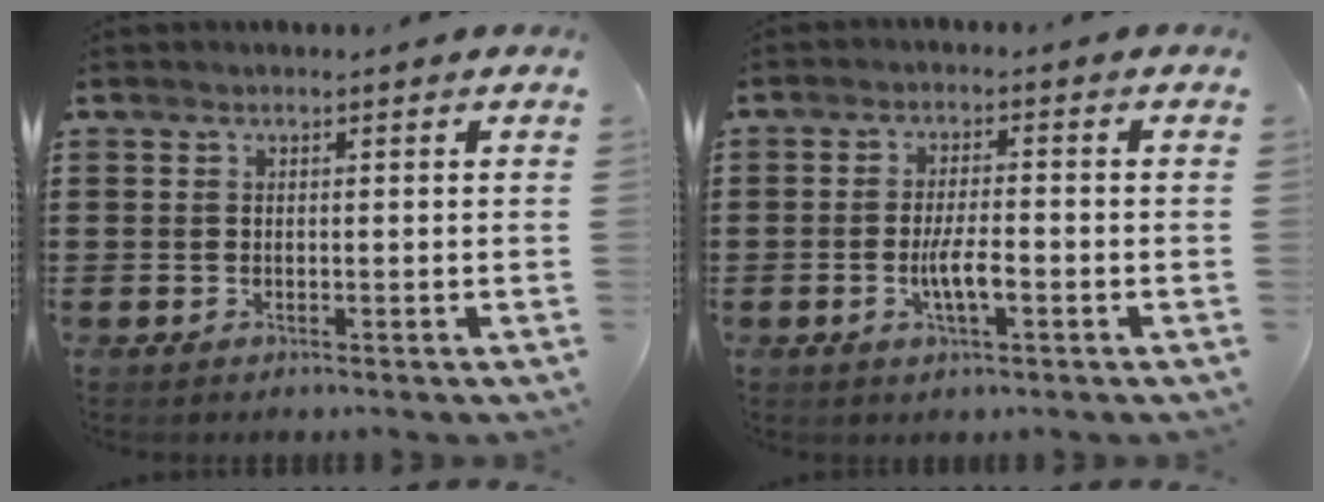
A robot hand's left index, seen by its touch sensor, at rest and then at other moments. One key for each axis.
{"total": 4.7, "fx": -1.3, "fy": 1.1, "fz": 4.4, "tx": -0.088, "ty": -0.001, "tz": -0.027}